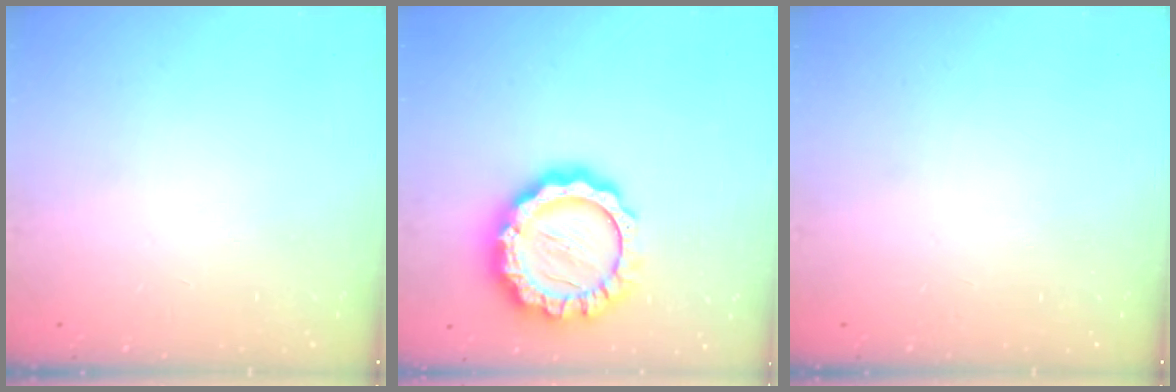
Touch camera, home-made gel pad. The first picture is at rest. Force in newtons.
{"total": 18.0, "press": 17.9, "slide": 1.6}
{"total": 0.0}